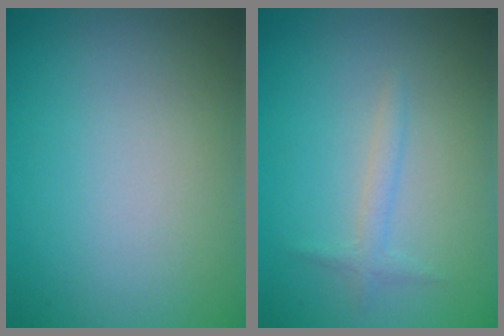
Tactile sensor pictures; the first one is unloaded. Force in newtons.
{"total": 1.3, "press": 1.3, "slide": 0.0}